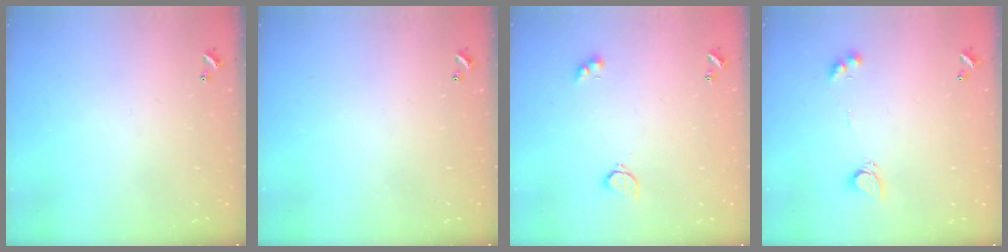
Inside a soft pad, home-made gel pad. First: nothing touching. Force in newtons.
{"total": 0.0}
{"total": 2.6, "press": 2.6, "slide": 0.5}
{"total": 3.1, "press": 3.1, "slide": 0.6}